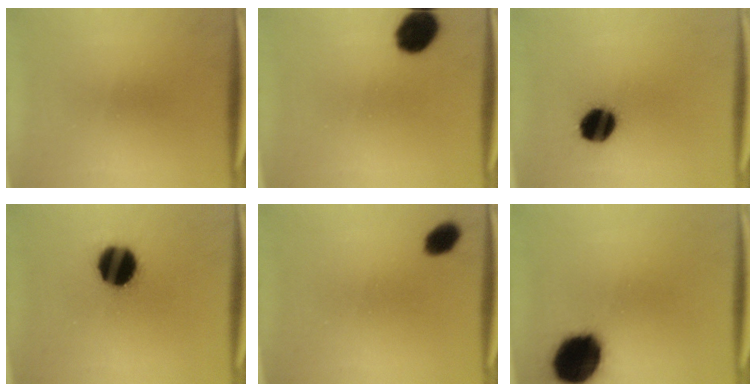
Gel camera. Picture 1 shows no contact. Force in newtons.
{"total": 10.1}
{"total": 10.8}
{"total": 15.2}
{"total": 4.2}
{"total": 18.2}